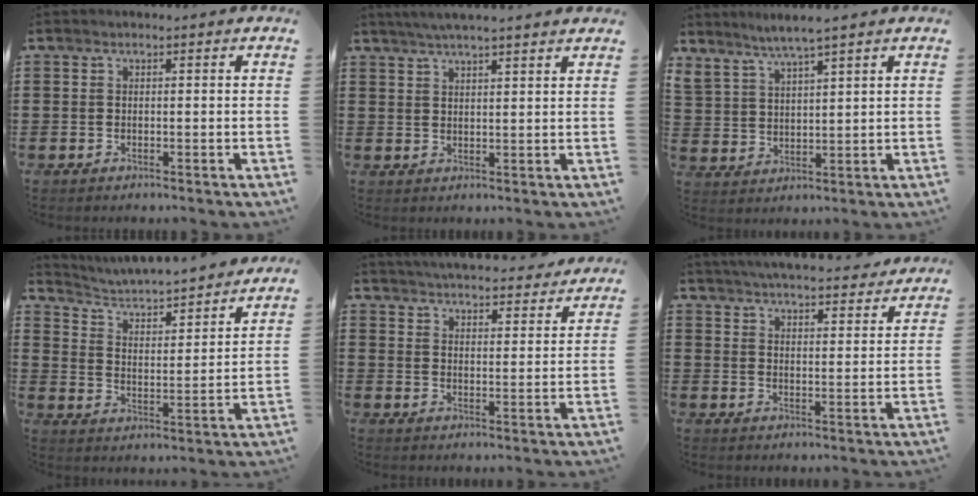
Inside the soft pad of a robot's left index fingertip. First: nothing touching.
{"total": 3.6, "force": [3.3, -0.5, 1.4], "torque": [-0.036, -0.005, 0.060]}
{"total": 3.6, "force": [3.4, -0.2, 1.1], "torque": [-0.033, -0.013, 0.059]}
{"total": 3.9, "force": [3.8, -0.2, 0.9], "torque": [-0.038, -0.037, 0.055]}
{"total": 4.7, "force": [4.7, -0.3, 0.4], "torque": [-0.029, -0.031, 0.081]}
{"total": 5.3, "force": [5.2, -0.3, 0.8], "torque": [-0.037, -0.030, 0.091]}